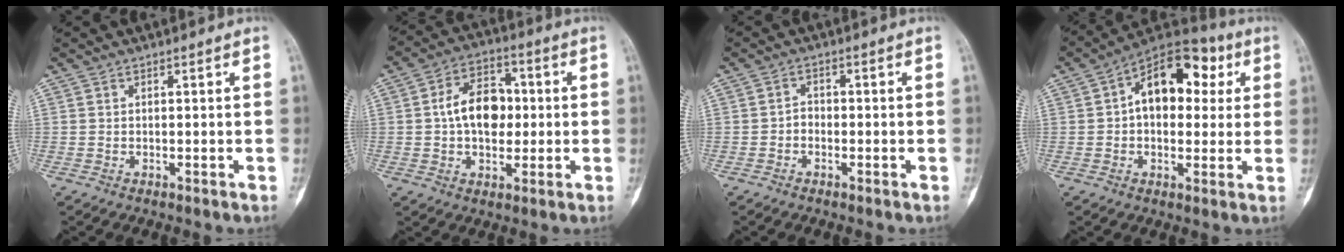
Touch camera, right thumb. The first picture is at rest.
{"total": 11.5, "force": [0.4, 7.9, 8.3], "torque": [-0.108, 0.019, 0.000]}
{"total": 1.9, "force": [-0.9, 1.3, 1.0], "torque": [-0.010, 0.013, -0.022]}
{"total": 15.1, "force": [3.2, 9.6, 11.2], "torque": [-0.122, 0.026, 0.038]}